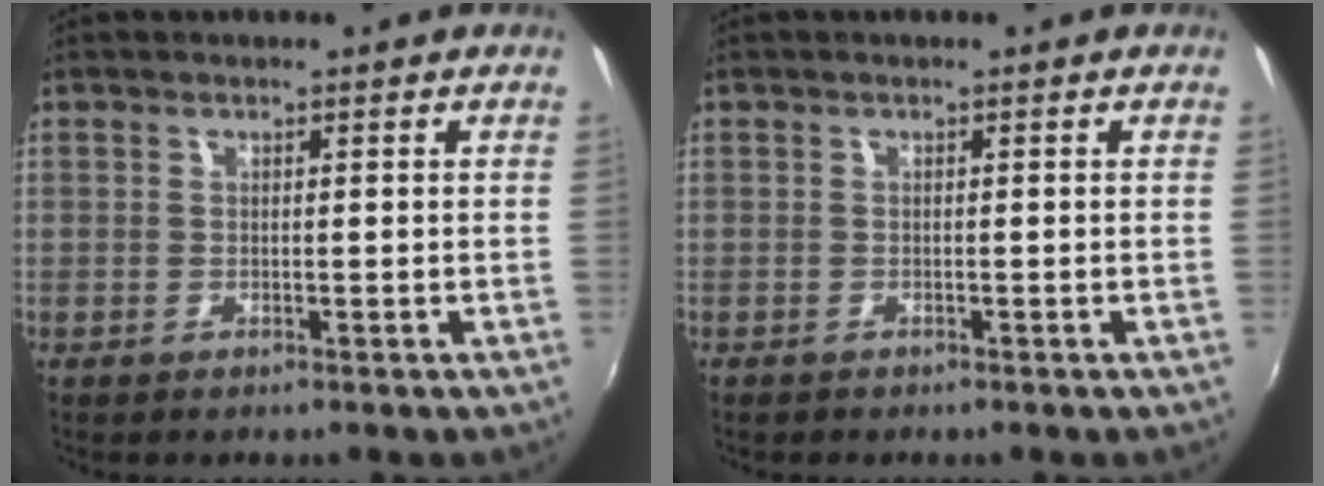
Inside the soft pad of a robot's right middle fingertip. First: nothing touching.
{"total": 0.6, "force": [-0.5, 0.3, 0.0], "torque": [-0.004, -0.003, -0.011]}